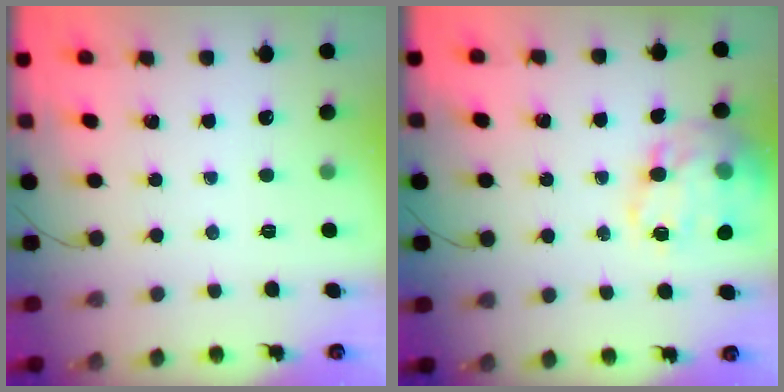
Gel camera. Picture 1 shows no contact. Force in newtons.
{"total": 18.4, "press": 18.2, "slide": 2.5}